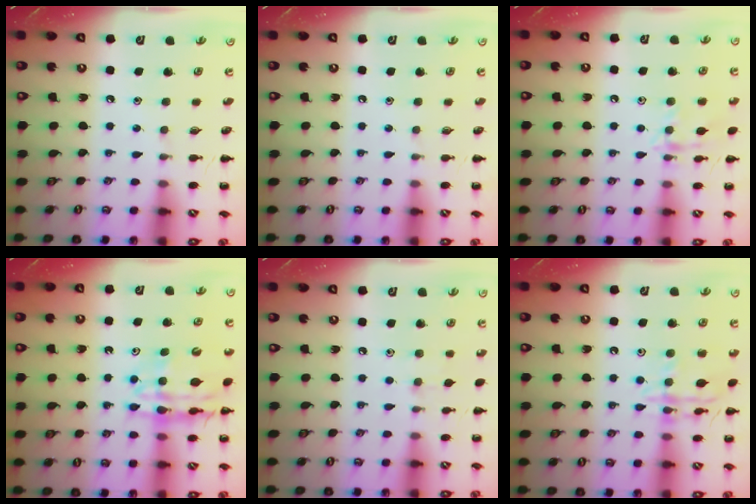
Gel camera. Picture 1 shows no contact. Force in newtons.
{"total": 0.0}
{"total": 9.9, "press": 9.9, "slide": 0.8}
{"total": 15.0, "press": 14.6, "slide": 3.6}
{"total": 4.7, "press": 4.4, "slide": 1.7}
{"total": 13.5, "press": 13.5, "slide": 0.8}